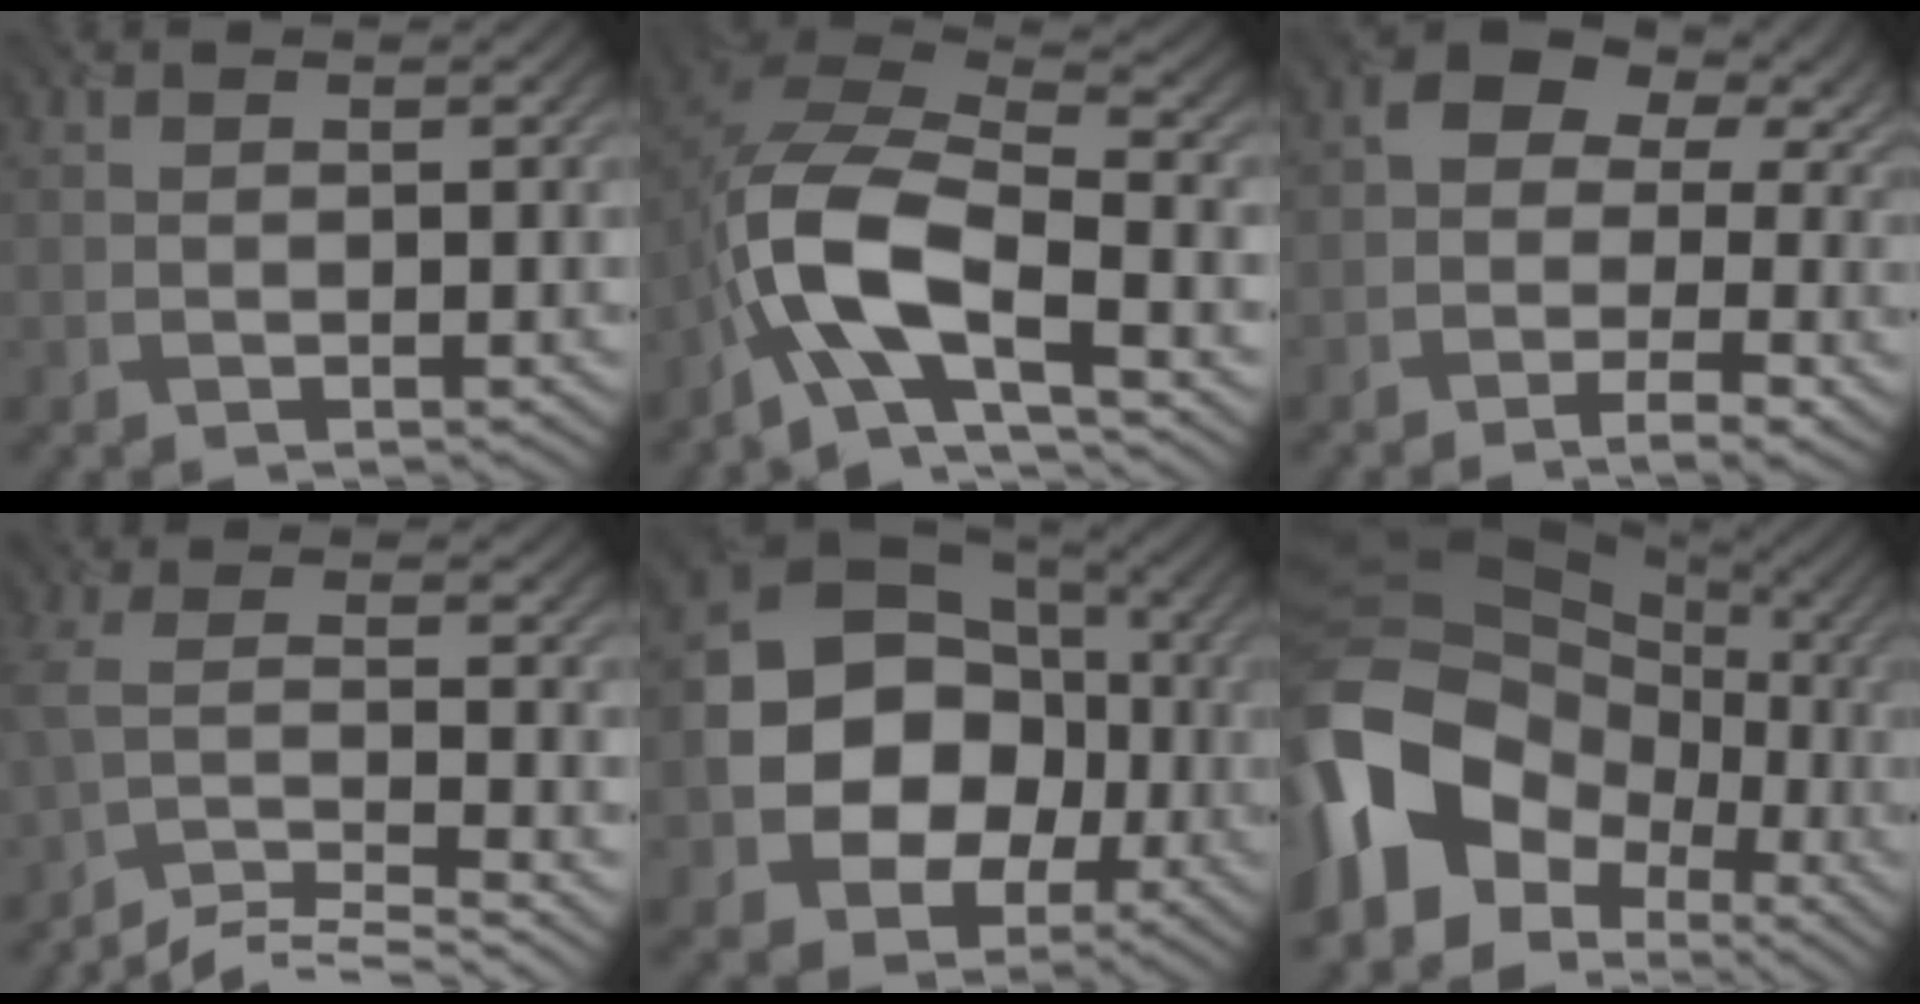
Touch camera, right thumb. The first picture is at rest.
{"total": 11.9, "force": [-5.0, 4.8, 9.6], "torque": [-0.193, -0.005, -0.105]}
{"total": 11.0, "force": [0.6, 7.2, 8.2], "torque": [-0.114, 0.003, 0.012]}
{"total": 7.8, "force": [-6.6, 1.3, 4.0], "torque": [-0.060, 0.005, -0.124]}
{"total": 14.3, "force": [-2.2, 11.9, 7.7], "torque": [-0.154, -0.017, -0.053]}
{"total": 18.3, "force": [-5.9, 13.9, 10.4], "torque": [-0.245, -0.027, -0.105]}